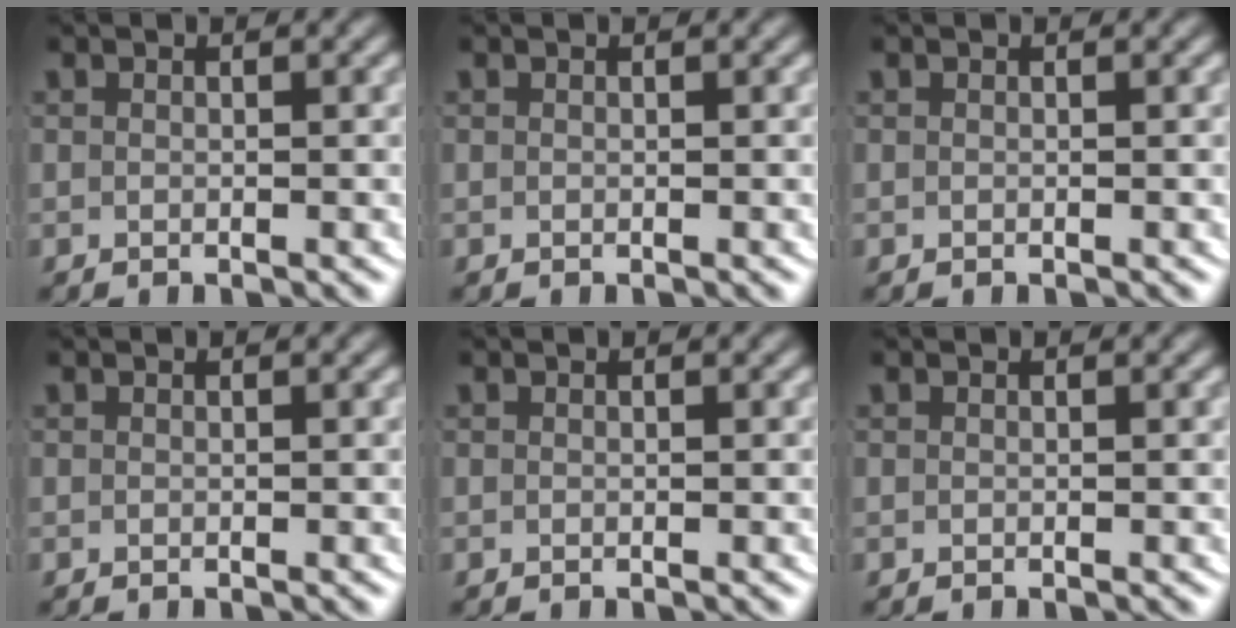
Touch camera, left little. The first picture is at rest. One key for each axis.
{"total": 0.0}
{"total": 0.0}
{"total": 0.0}
{"total": 0.0}
{"total": 0.0}